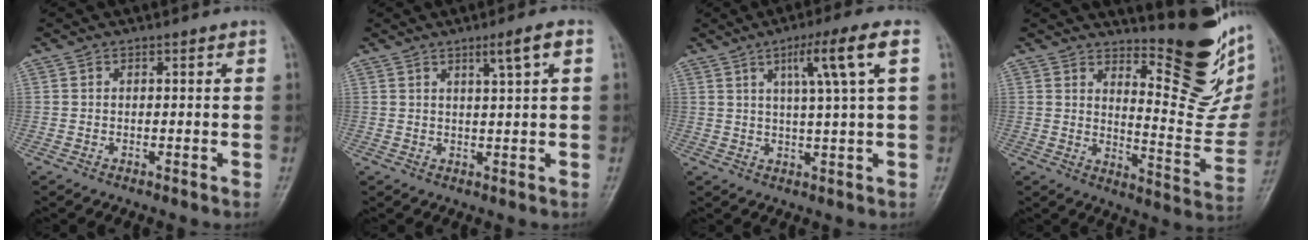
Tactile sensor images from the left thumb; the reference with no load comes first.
{"total": 4.0, "force": [1.9, 0.1, 3.5], "torque": [-0.060, -0.005, 0.034]}
{"total": 8.7, "force": [3.3, -0.1, 8.1], "torque": [-0.141, -0.001, 0.055]}
{"total": 18.4, "force": [13.0, 5.5, 11.9], "torque": [-0.116, -0.121, 0.182]}